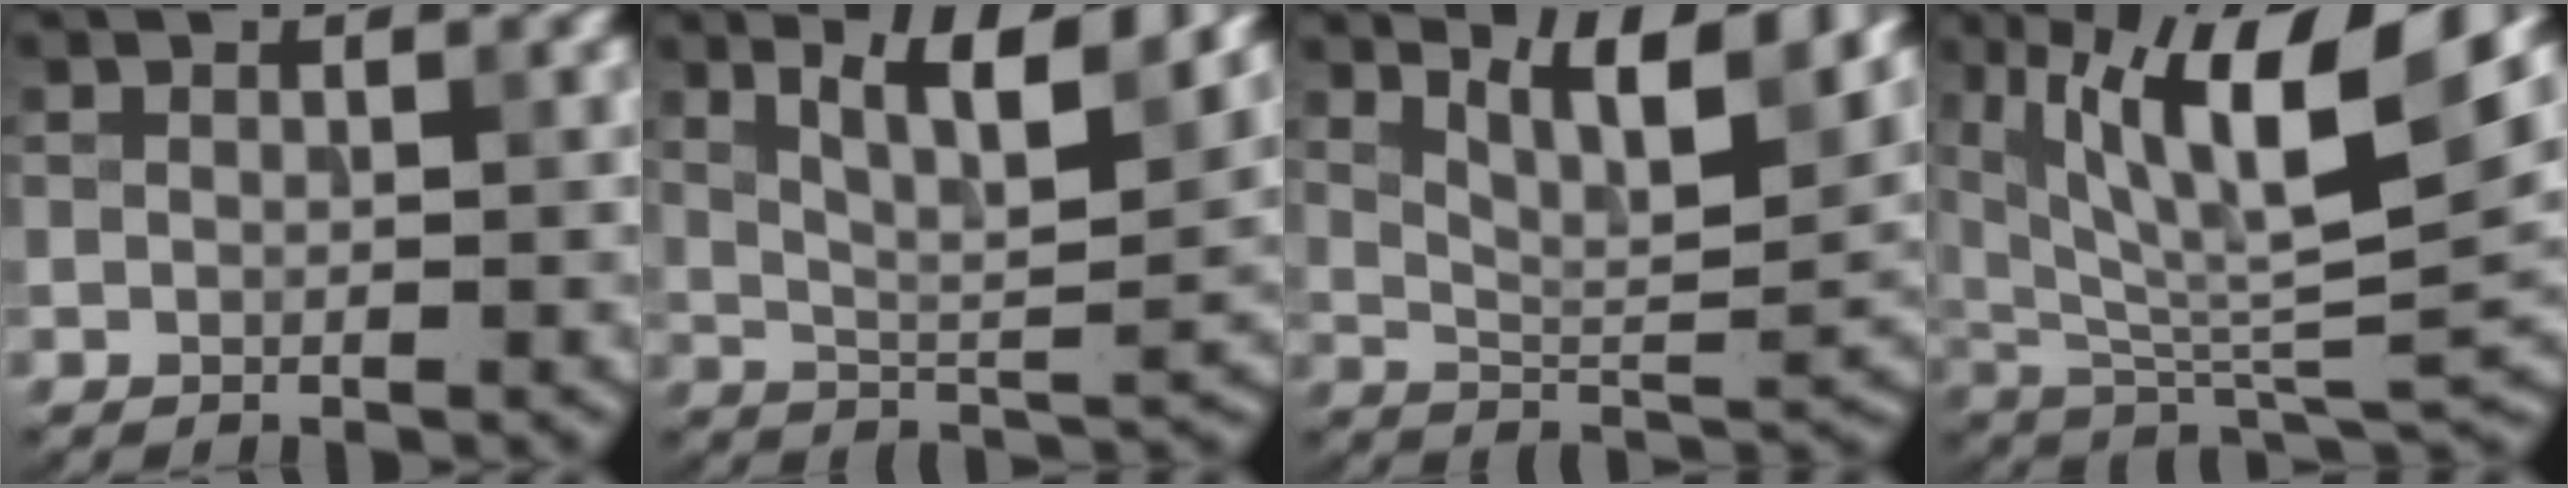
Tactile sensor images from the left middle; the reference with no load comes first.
{"total": 7.7, "force": [4.0, 1.7, 6.3], "torque": [-0.103, -0.002, 0.073]}
{"total": 9.7, "force": [6.3, 2.4, 7.0], "torque": [-0.106, 0.003, 0.097]}
{"total": 13.4, "force": [5.9, 3.9, 11.4], "torque": [-0.193, 0.005, 0.108]}